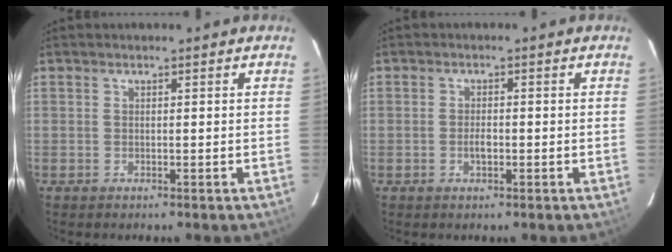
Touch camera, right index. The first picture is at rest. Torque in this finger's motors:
{"motor_torque": [0.85, 0.36, 0.45, 0.05]}